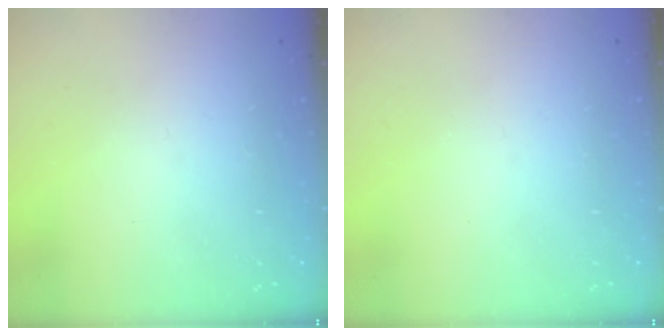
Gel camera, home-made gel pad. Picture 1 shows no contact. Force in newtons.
{"total": 0.0}